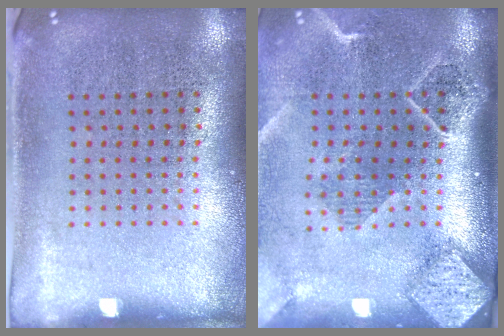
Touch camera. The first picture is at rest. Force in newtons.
{"total": 2.6, "press": 2.0, "slide": 1.6}